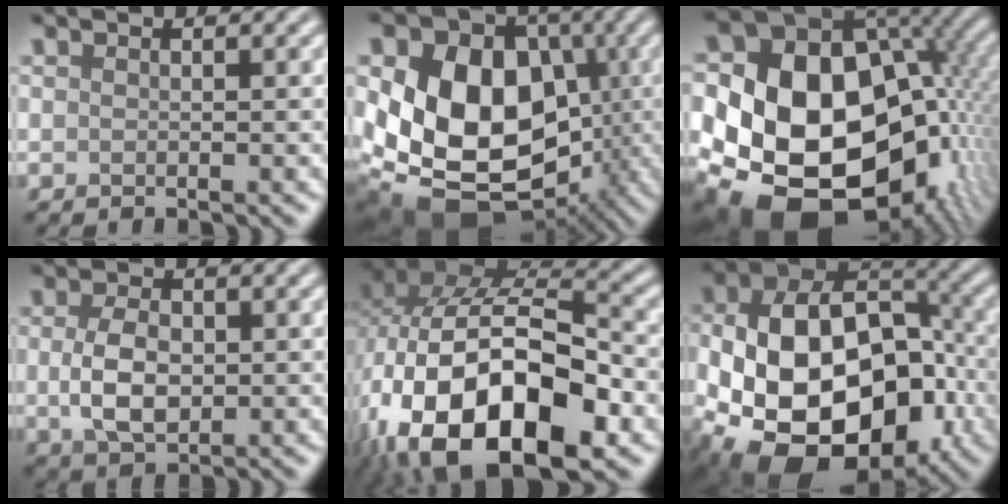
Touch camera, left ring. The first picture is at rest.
{"total": 16.3, "force": [-1.2, 12.6, 10.3], "torque": [-0.153, 0.003, -0.034]}
{"total": 21.8, "force": [-3.8, 16.1, 14.2], "torque": [-0.239, -0.015, -0.061]}
{"total": 4.4, "force": [0.0, 2.7, 3.4], "torque": [-0.072, -0.001, 0.000]}
{"total": 18.0, "force": [-6.3, 9.9, 13.6], "torque": [-0.247, -0.018, -0.099]}
{"total": 17.9, "force": [-4.4, 11.9, 12.6], "torque": [-0.200, -0.024, -0.055]}